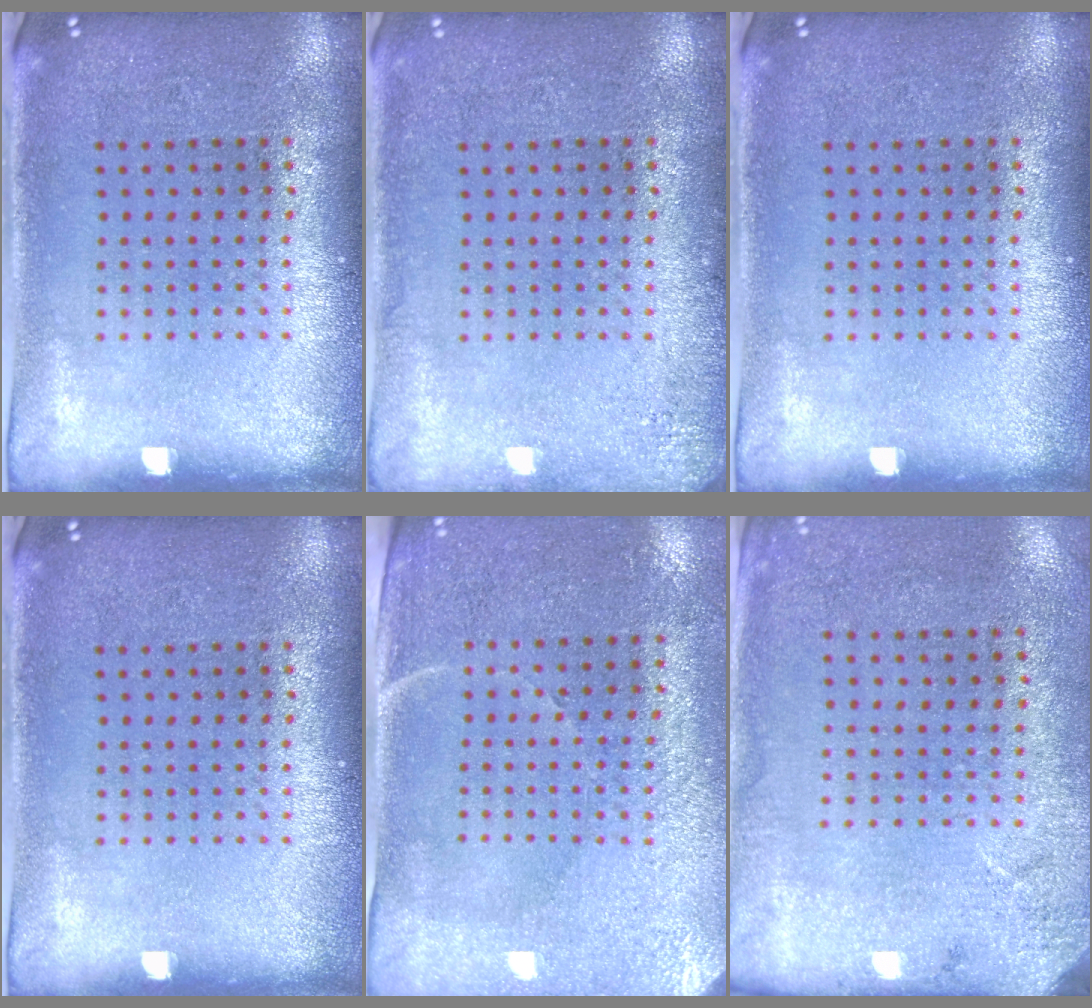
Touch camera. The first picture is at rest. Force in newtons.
{"total": 1.6, "press": 1.6, "slide": 0.3}
{"total": 0.0}
{"total": 0.0}
{"total": 3.2, "press": 2.9, "slide": 1.3}
{"total": 2.7, "press": 2.2, "slide": 1.6}